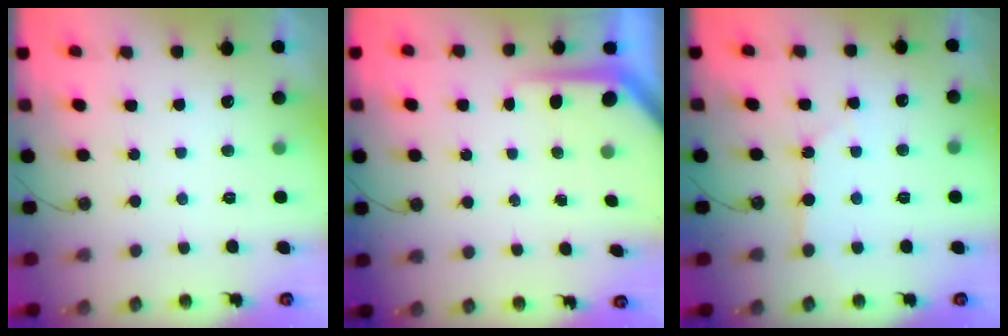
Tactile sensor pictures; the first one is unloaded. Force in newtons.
{"total": 5.2, "press": 5.1, "slide": 0.5}
{"total": 3.3, "press": 3.3, "slide": 0.4}